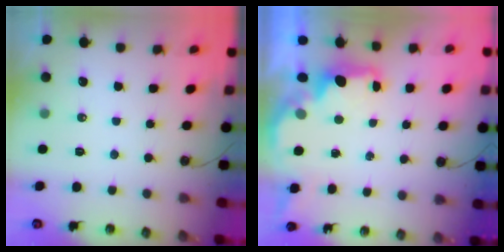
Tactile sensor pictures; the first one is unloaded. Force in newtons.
{"total": 1.6, "press": 1.5, "slide": 0.5}